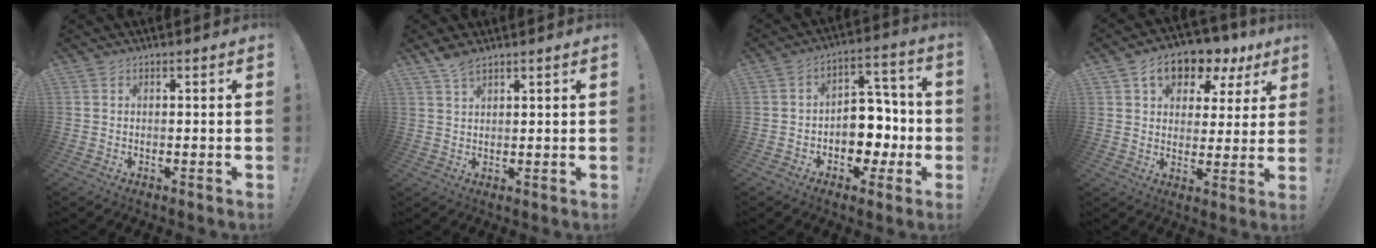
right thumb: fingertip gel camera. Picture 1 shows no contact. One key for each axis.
{"total": 3.9, "fx": 2.9, "fy": 1.0, "fz": 2.4, "tx": -0.048, "ty": -0.015, "tz": 0.054}
{"total": 11.8, "fx": -3.5, "fy": 9.5, "fz": 6.1, "tx": -0.055, "ty": 0.026, "tz": -0.048}
{"total": 11.4, "fx": 6.4, "fy": 7.1, "fz": 6.1, "tx": -0.087, "ty": -0.036, "tz": 0.117}